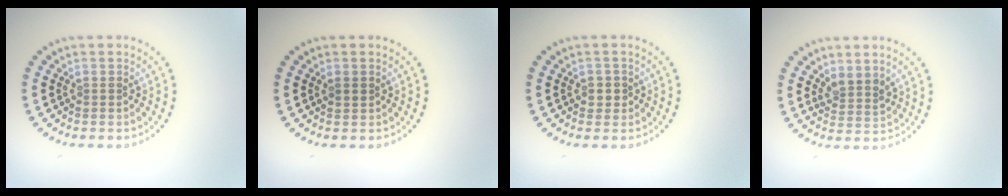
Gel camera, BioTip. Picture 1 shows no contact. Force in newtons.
{"total": 1.0, "press": 0.9, "slide": 0.4}
{"total": 1.2, "press": 1.0, "slide": 0.5}
{"total": 2.1, "press": 1.7, "slide": 1.3}